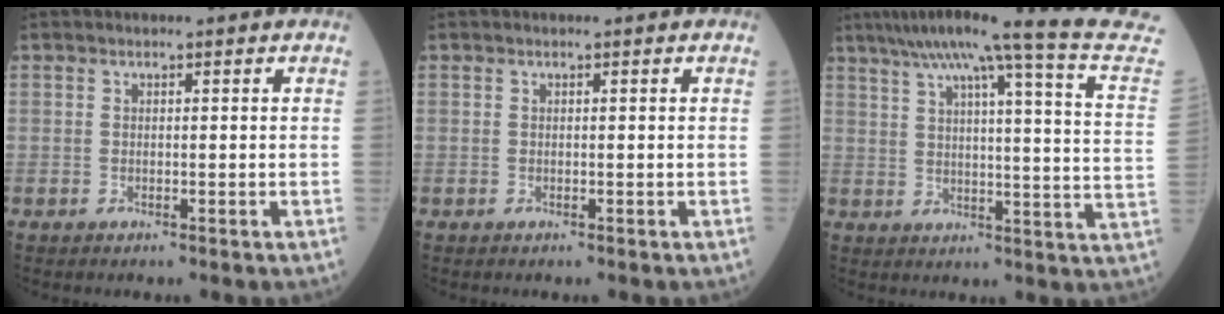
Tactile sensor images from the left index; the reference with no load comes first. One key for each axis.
{"total": 0.0}
{"total": 23.4, "fx": 20.2, "fy": -2.6, "fz": 11.5, "tx": -0.179, "ty": -0.062, "tz": 0.248}